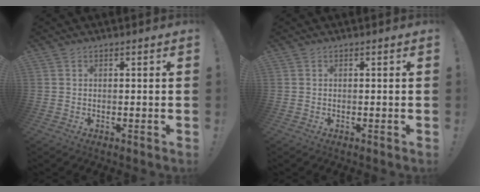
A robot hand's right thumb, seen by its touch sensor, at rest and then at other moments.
{"total": 0.0}